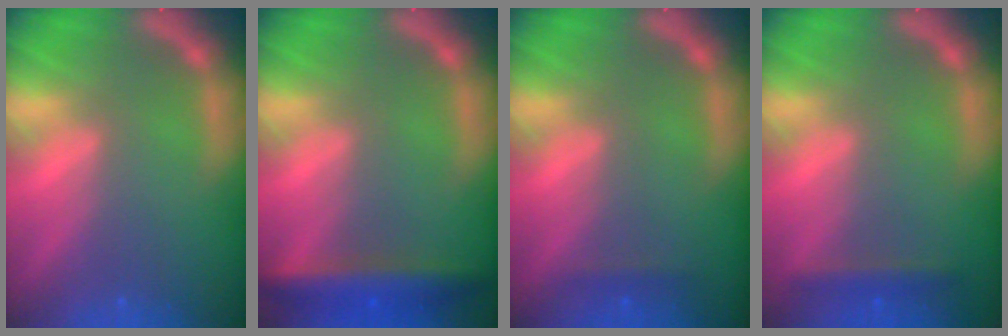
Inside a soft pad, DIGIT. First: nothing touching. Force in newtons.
{"total": 5.0}
{"total": 0.9}
{"total": 1.9}